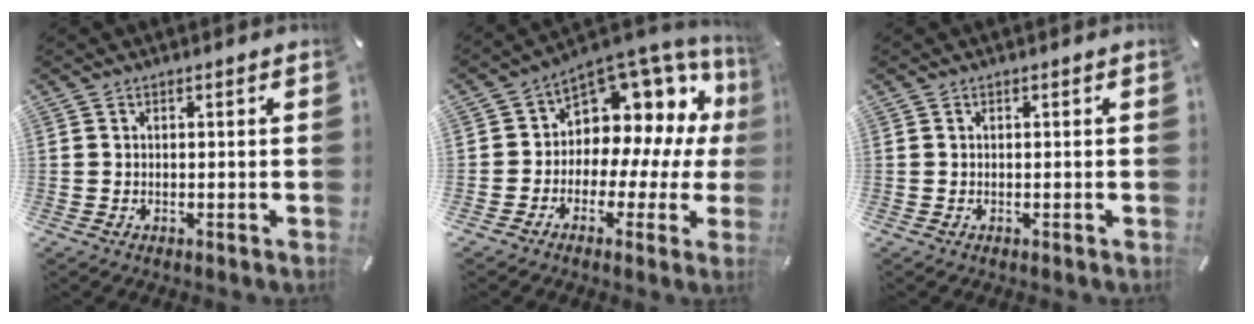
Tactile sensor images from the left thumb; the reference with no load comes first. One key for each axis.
{"total": 9.8, "fx": 4.6, "fy": 7.5, "fz": 4.4, "tx": -0.066, "ty": -0.067, "tz": 0.082}
{"total": 0.0}